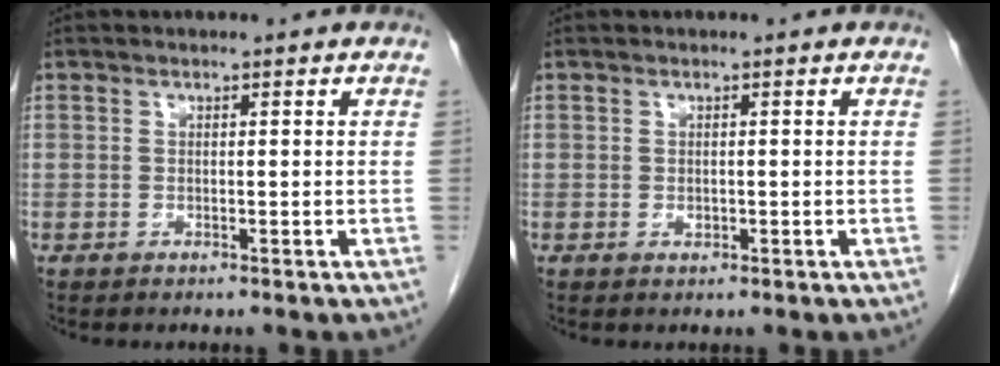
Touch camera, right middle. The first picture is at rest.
{"total": 0.7, "force": [-0.1, 0.5, 0.5], "torque": [-0.006, 0.001, 0.000]}